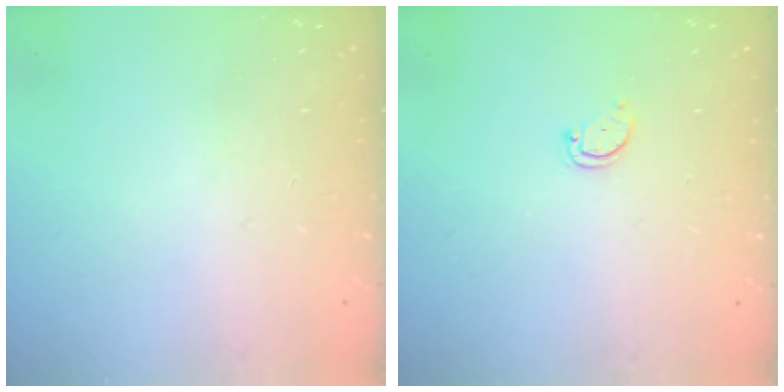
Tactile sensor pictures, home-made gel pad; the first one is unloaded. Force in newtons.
{"total": 2.3, "press": 2.3, "slide": 0.4}